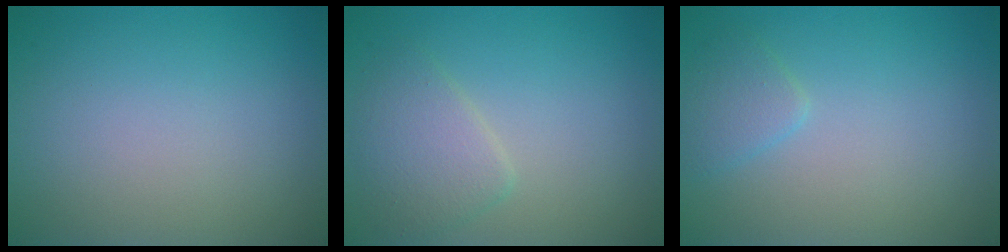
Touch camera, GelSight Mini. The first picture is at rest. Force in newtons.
{"total": 2.9, "press": 2.9, "slide": 0.1}
{"total": 1.6, "press": 1.6, "slide": 0.1}